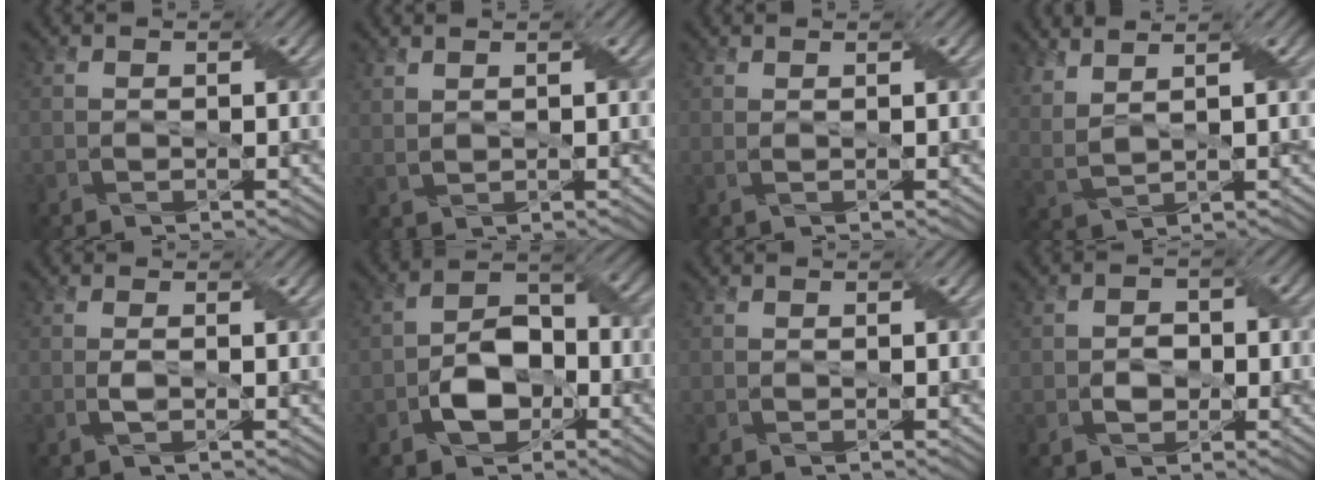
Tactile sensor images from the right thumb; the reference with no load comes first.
{"total": 1.6, "force": [1.3, 0.4, 0.7], "torque": [-0.021, 0.000, 0.033]}
{"total": 0.9, "force": [0.6, 0.0, 0.6], "torque": [-0.019, 0.004, 0.007]}
{"total": 5.2, "force": [4.0, 1.4, 3.0], "torque": [-0.077, 0.009, 0.067]}
{"total": 1.4, "force": [0.0, 0.2, 1.4], "torque": [-0.031, 0.003, -0.001]}
{"total": 6.8, "force": [-2.5, 4.5, 4.5], "torque": [-0.075, 0.004, -0.049]}
{"total": 0.0}
{"total": 2.5, "force": [-0.6, 1.9, 1.5], "torque": [-0.028, -0.002, -0.011]}